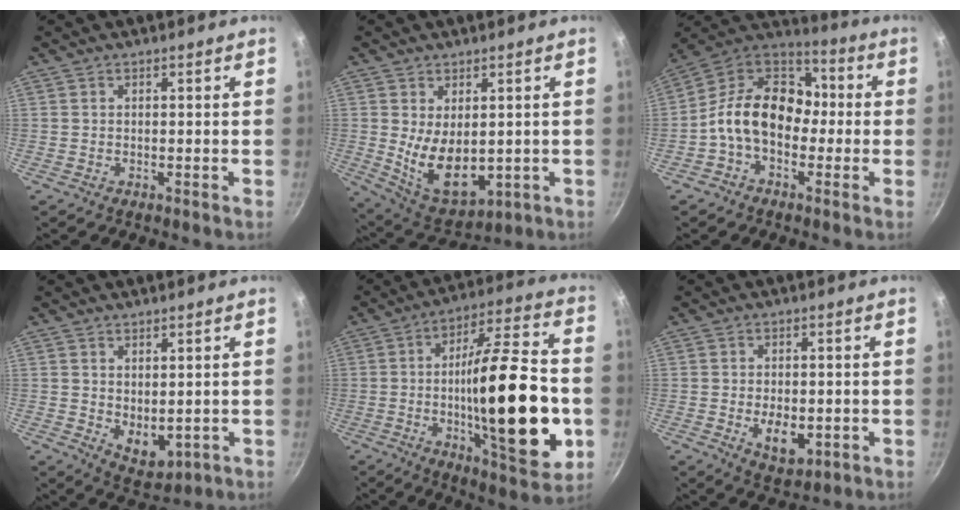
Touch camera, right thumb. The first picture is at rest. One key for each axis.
{"total": 11.6, "fx": 0.1, "fy": 7.1, "fz": 9.2, "tx": -0.135, "ty": -0.029, "tz": 0.031}
{"total": 16.0, "fx": -2.0, "fy": 11.5, "fz": 10.9, "tx": -0.138, "ty": 0.048, "tz": -0.062}
{"total": 6.1, "fx": 0.9, "fy": 3.8, "fz": 4.7, "tx": -0.053, "ty": -0.021, "tz": 0.031}
{"total": 27.6, "fx": -4.5, "fy": 8.2, "fz": 26.0, "tx": -0.392, "ty": 0.023, "tz": -0.063}
{"total": 6.6, "fx": -1.3, "fy": 3.9, "fz": 5.1, "tx": -0.064, "ty": -0.005, "tz": -0.010}